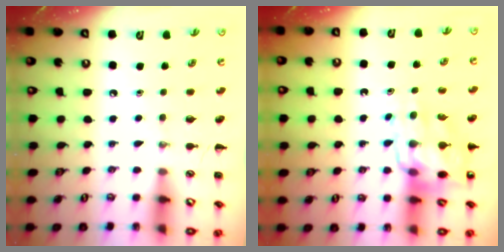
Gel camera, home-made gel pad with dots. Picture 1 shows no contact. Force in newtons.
{"total": 11.6, "press": 11.3, "slide": 2.6}